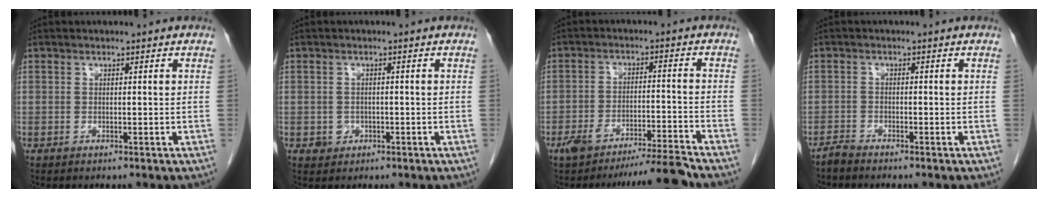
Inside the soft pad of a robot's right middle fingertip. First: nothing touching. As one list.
[{"total": 1.8, "force": [-0.6, 1.7, 0.4], "torque": [-0.002, 0.006, -0.004]}, {"total": 7.8, "force": [-7.0, -1.0, 3.3], "torque": [-0.049, 0.000, -0.117]}, {"total": 1.5, "force": [-1.5, 0.0, 0.3], "torque": [-0.009, -0.003, -0.029]}]